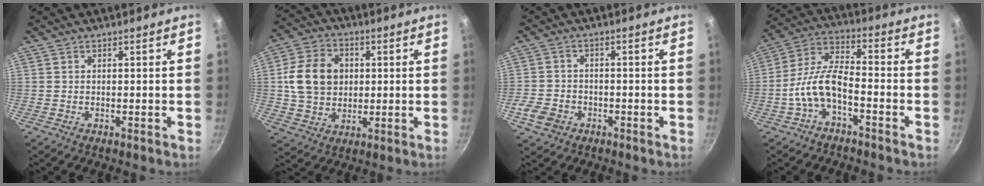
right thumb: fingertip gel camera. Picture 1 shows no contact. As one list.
[{"total": 12.9, "force": [1.7, 10.2, 7.6], "torque": [-0.112, 0.006, 0.026]}, {"total": 5.7, "force": [-2.7, 4.3, 2.6], "torque": [-0.052, 0.024, -0.050]}, {"total": 9.3, "force": [-4.1, 4.1, 7.3], "torque": [-0.148, 0.044, -0.086]}]